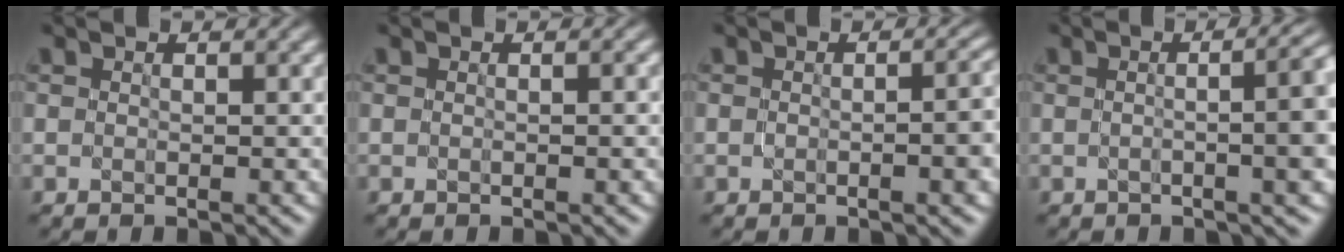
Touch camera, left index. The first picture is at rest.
{"total": 1.0, "force": [-0.2, 0.2, 1.0], "torque": [-0.014, -0.001, -0.004]}
{"total": 4.0, "force": [-0.8, 1.6, 3.6], "torque": [-0.039, -0.002, -0.008]}
{"total": 8.2, "force": [0.5, 3.0, 7.6], "torque": [-0.052, 0.023, -0.005]}